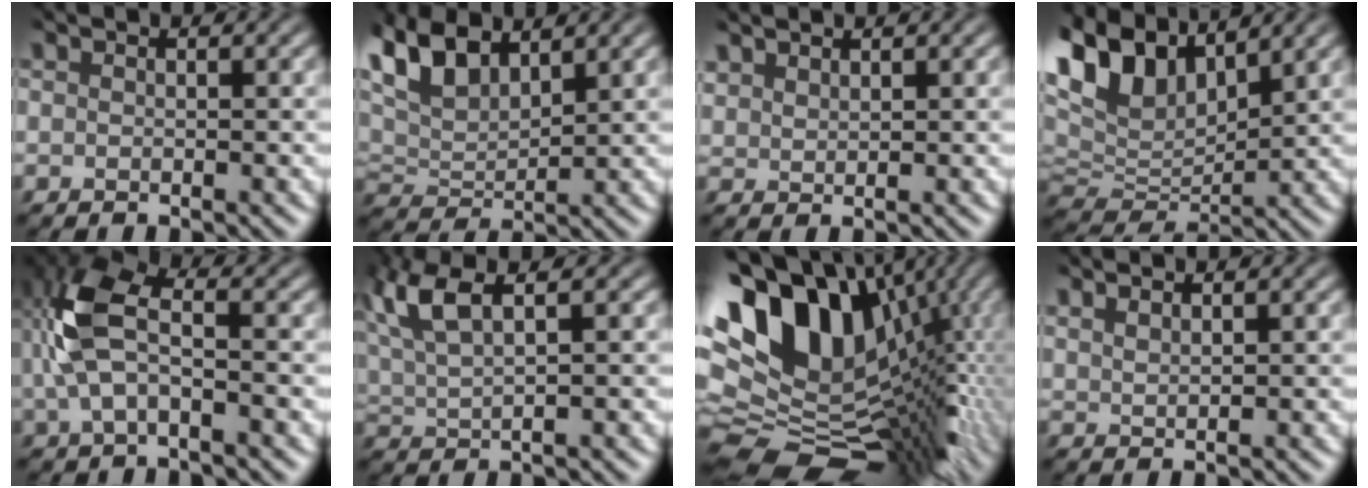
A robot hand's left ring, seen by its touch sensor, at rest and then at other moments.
{"total": 5.9, "force": [3.7, 2.5, 3.9], "torque": [-0.099, 0.011, 0.070]}
{"total": 1.6, "force": [1.6, 0.1, 0.4], "torque": [-0.014, 0.009, 0.038]}
{"total": 10.6, "force": [5.7, 5.4, 7.0], "torque": [-0.164, 0.019, 0.108]}
{"total": 5.8, "force": [-0.2, 3.1, 4.9], "torque": [-0.114, 0.019, -0.015]}
{"total": 6.4, "force": [3.1, 2.0, 5.2], "torque": [-0.137, 0.017, 0.065]}
{"total": 14.1, "force": [2.0, 9.6, 10.2], "torque": [-0.181, 0.005, 0.054]}
{"total": 1.7, "force": [1.6, -0.2, 0.6], "torque": [-0.014, 0.005, 0.036]}